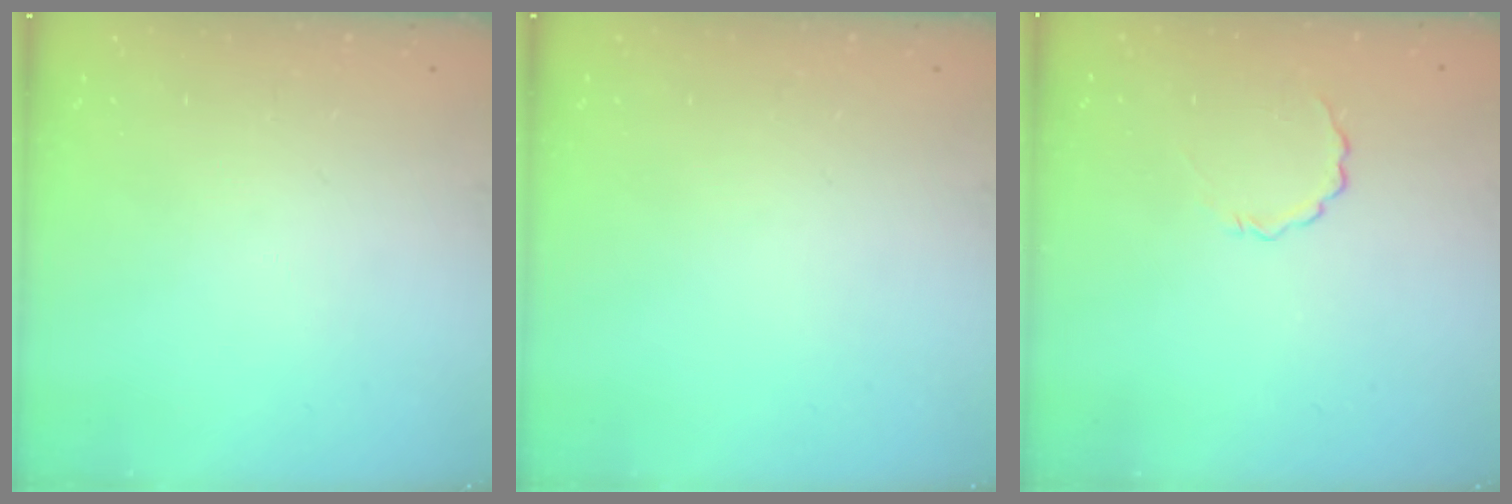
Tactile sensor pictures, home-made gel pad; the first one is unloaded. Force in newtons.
{"total": 0.0}
{"total": 3.0, "press": 2.8, "slide": 0.9}